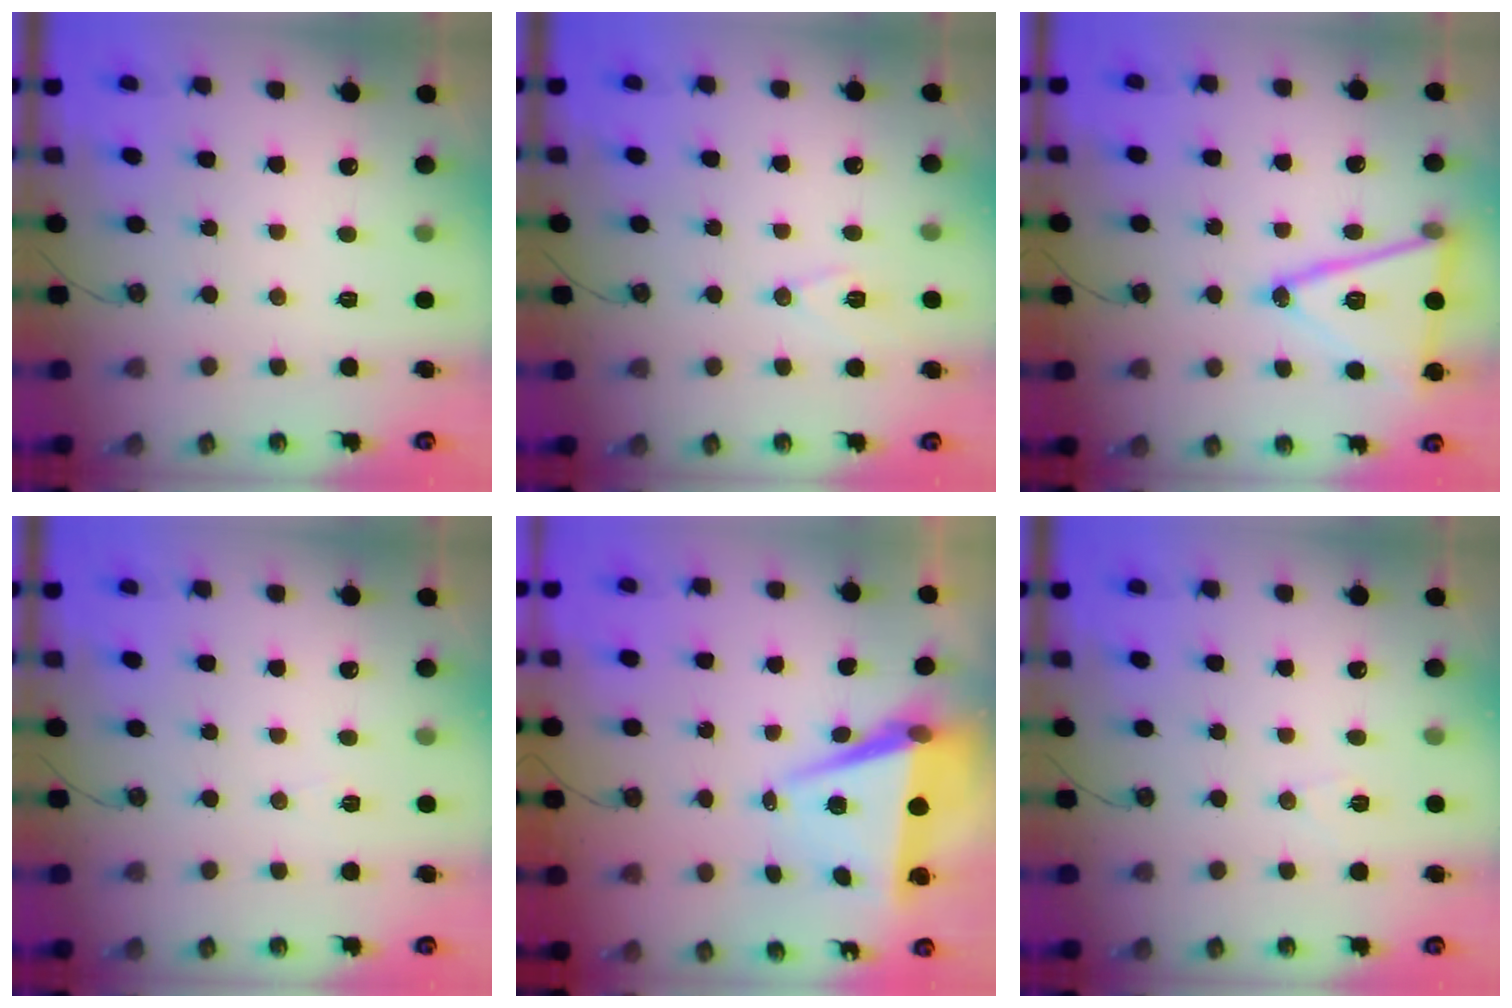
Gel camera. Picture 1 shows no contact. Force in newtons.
{"total": 7.1, "press": 6.2, "slide": 3.6}
{"total": 18.1, "press": 17.8, "slide": 3.4}
{"total": 5.5, "press": 3.2, "slide": 4.5}
{"total": 7.5, "press": 6.2, "slide": 4.1}
{"total": 5.4, "press": 4.0, "slide": 3.6}